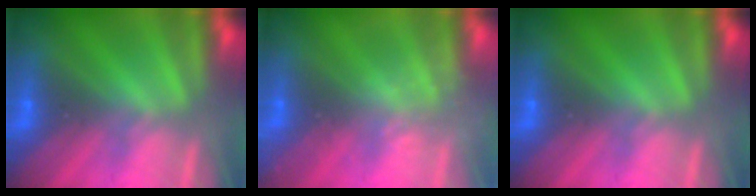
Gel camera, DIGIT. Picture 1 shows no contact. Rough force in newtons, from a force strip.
{"total": 2.2}
{"total": 0.0}